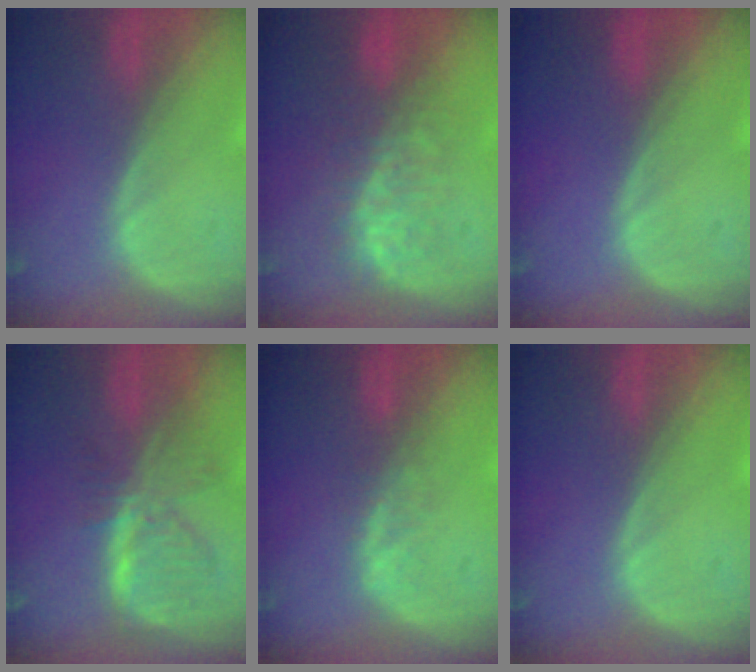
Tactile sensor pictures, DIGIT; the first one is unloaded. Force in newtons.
{"total": 7.9, "press": 7.5, "slide": 2.5}
{"total": 0.0}
{"total": 7.4, "press": 6.7, "slide": 3.0}
{"total": 2.3, "press": 2.3, "slide": 0.5}
{"total": 0.0}